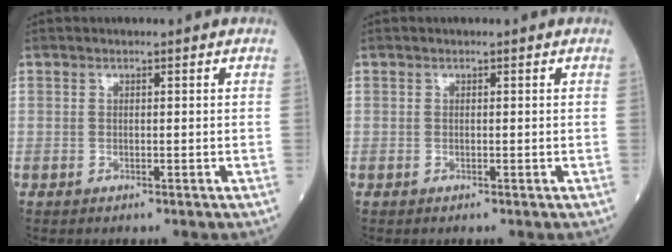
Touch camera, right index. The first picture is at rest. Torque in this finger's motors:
{"motor_torque": [0.00, 0.00, 0.00, 0.01]}